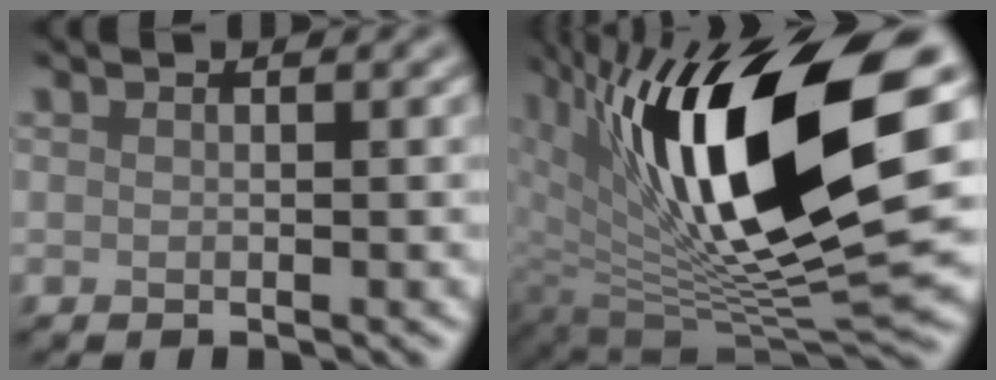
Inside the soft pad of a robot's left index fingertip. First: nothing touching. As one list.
[{"total": 15.8, "force": [4.5, 5.9, 13.9], "torque": [-0.236, -0.018, 0.077]}]